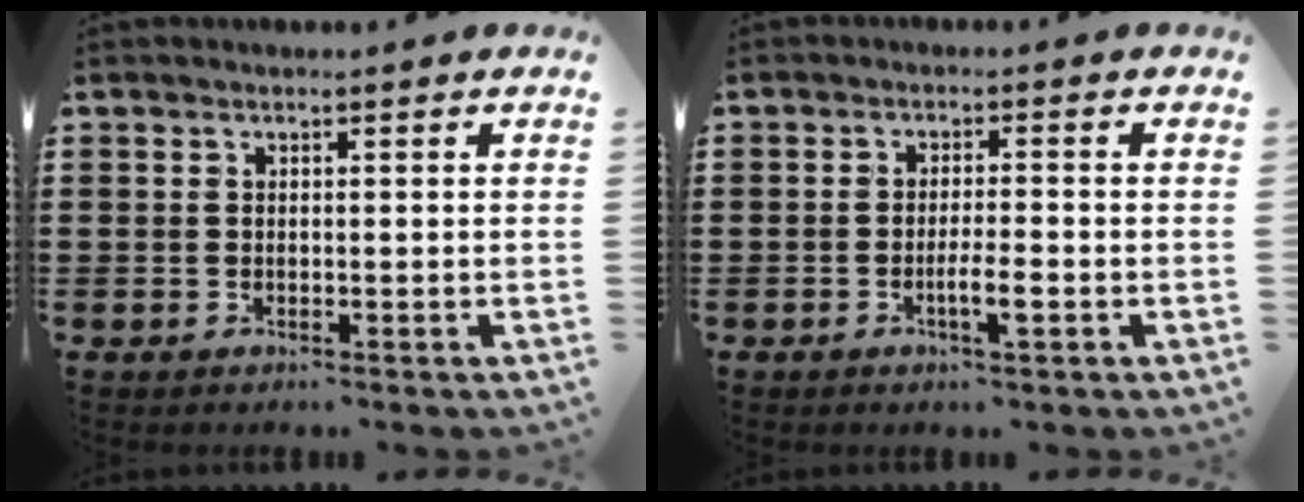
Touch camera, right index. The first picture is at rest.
{"total": 3.6, "force": [-1.5, 0.2, 3.2], "torque": [-0.057, -0.004, -0.027]}